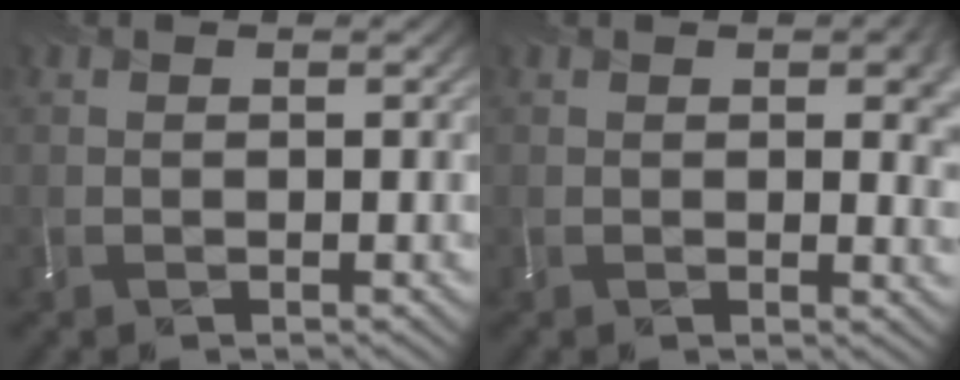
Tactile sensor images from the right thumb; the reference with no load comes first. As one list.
[{"total": 4.7, "force": [1.5, 2.2, 3.9], "torque": [-0.046, -0.001, 0.029]}]